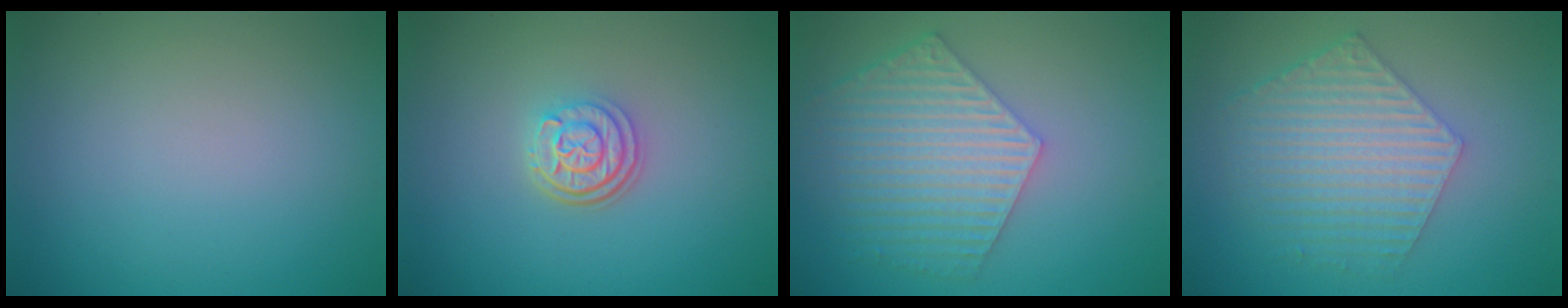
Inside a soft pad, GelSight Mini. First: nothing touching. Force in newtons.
{"total": 3.0, "press": 2.4, "slide": 1.7}
{"total": 6.2, "press": 4.5, "slide": 4.2}
{"total": 5.7, "press": 4.2, "slide": 3.8}